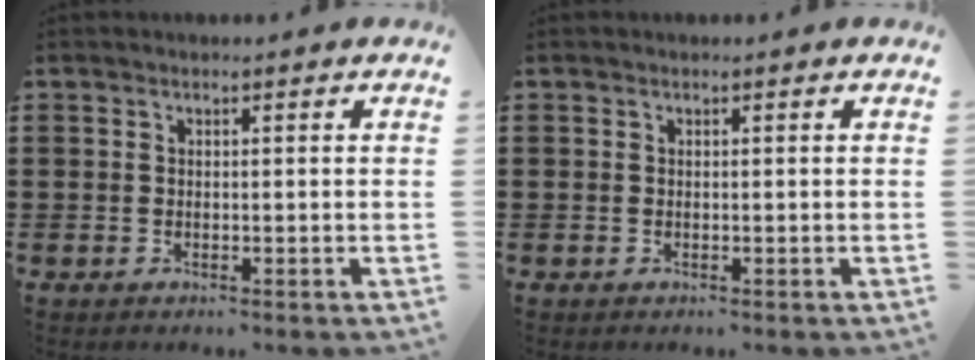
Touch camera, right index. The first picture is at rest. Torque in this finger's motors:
{"motor_torque": [-0.13, 0.85, 0.00, 0.00]}